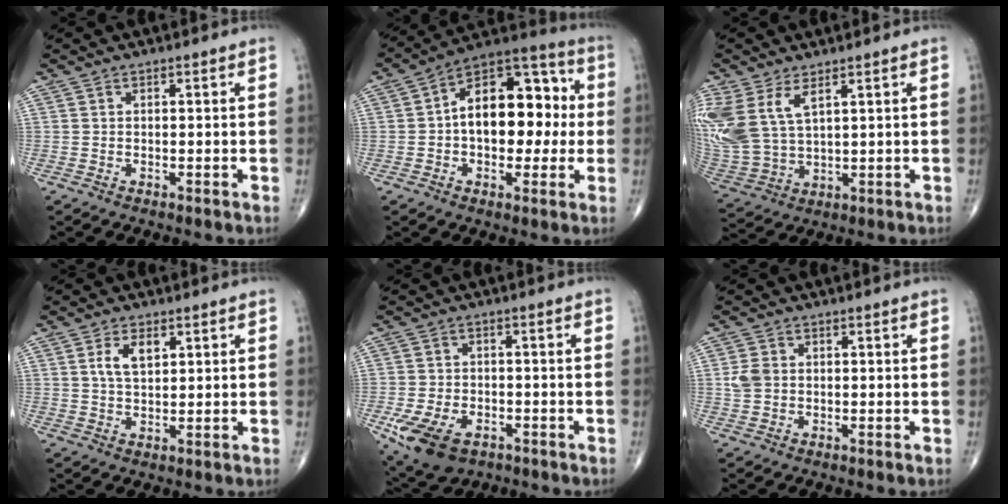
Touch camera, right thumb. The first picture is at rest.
{"total": 17.9, "force": [0.5, 10.8, 14.3], "torque": [-0.176, 0.042, -0.001]}
{"total": 13.8, "force": [5.7, 7.4, 10.1], "torque": [-0.246, -0.017, 0.130]}
{"total": 5.0, "force": [1.8, 2.7, 3.8], "torque": [-0.064, -0.004, 0.036]}
{"total": 11.2, "force": [-5.1, 6.8, 7.2], "torque": [-0.137, 0.010, -0.081]}
{"total": 3.3, "force": [0.2, 2.7, 2.0], "torque": [-0.038, 0.006, 0.005]}